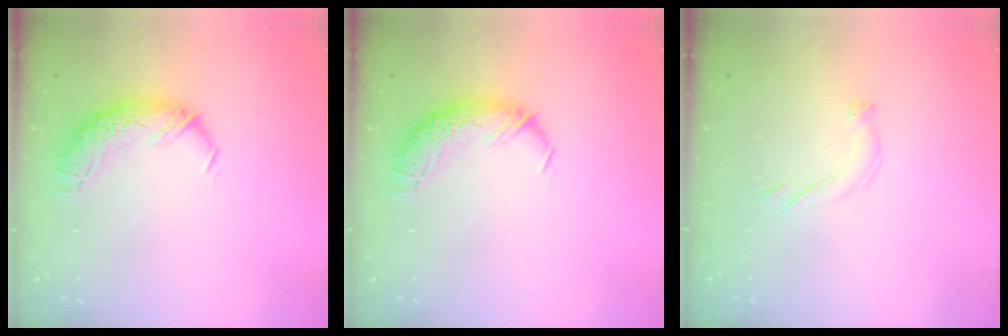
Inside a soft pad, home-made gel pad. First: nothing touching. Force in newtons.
{"total": 0.0}
{"total": 5.6, "press": 5.4, "slide": 1.3}